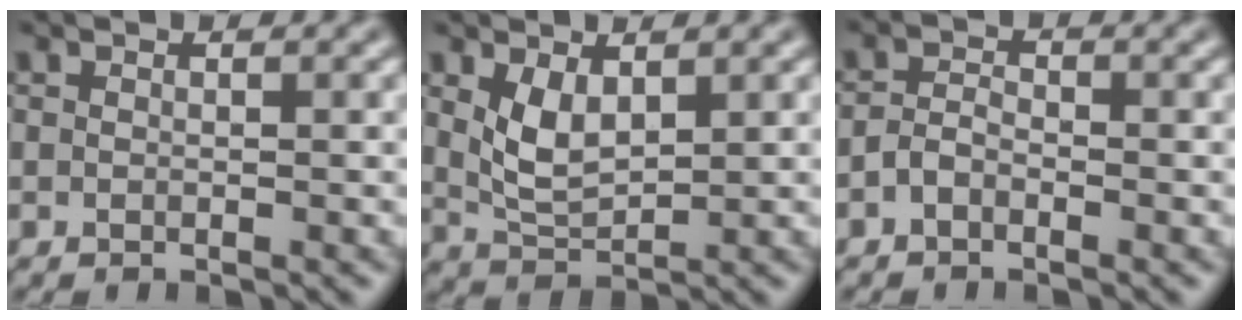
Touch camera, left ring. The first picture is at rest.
{"total": 3.1, "force": [1.2, 1.6, 2.4], "torque": [-0.057, -0.006, 0.032]}
{"total": 1.5, "force": [-0.9, 0.8, 0.9], "torque": [-0.018, 0.005, -0.022]}